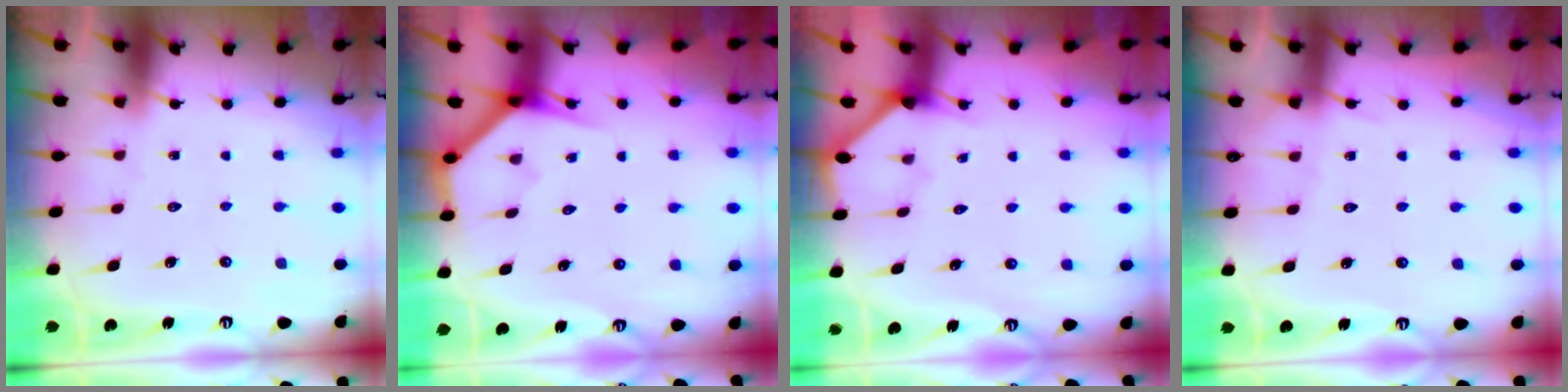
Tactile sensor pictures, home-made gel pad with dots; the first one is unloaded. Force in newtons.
{"total": 3.8, "press": 3.8, "slide": 0.2}
{"total": 2.6, "press": 2.6, "slide": 0.3}
{"total": 1.9, "press": 1.9, "slide": 0.3}